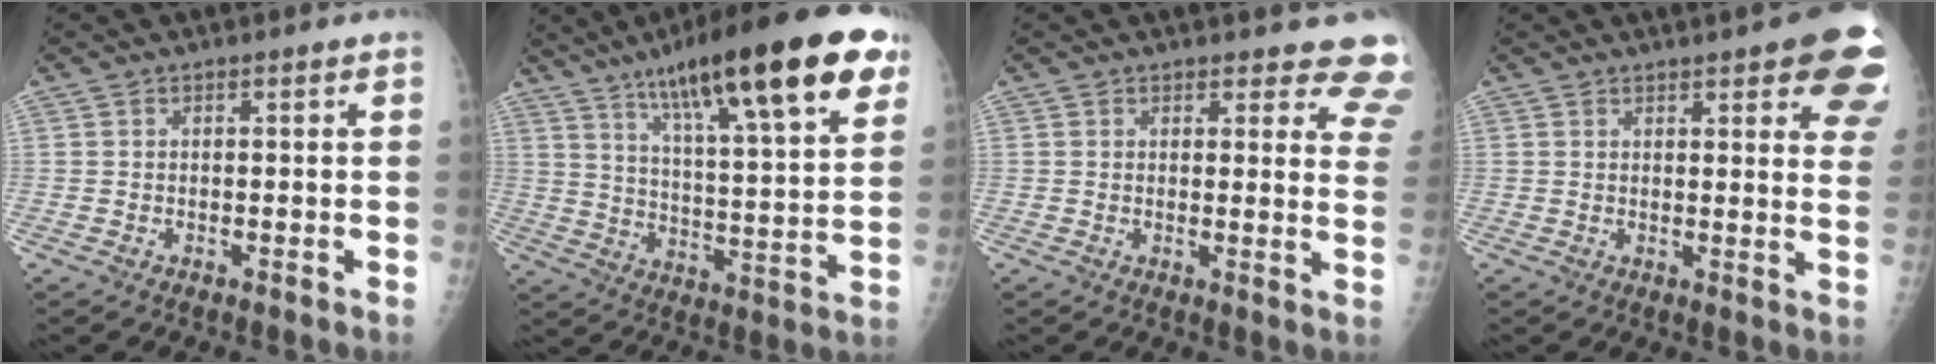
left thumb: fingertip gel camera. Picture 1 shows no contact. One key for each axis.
{"total": 26.9, "fx": 15.2, "fy": 5.5, "fz": 21.5, "tx": -0.318, "ty": -0.027, "tz": 0.237}
{"total": 10.2, "fx": 9.3, "fy": 3.4, "fz": 2.1, "tx": 0.034, "ty": -0.054, "tz": 0.071}
{"total": 14.6, "fx": 8.4, "fy": 4.1, "fz": 11.2, "tx": -0.114, "ty": -0.030, "tz": 0.088}